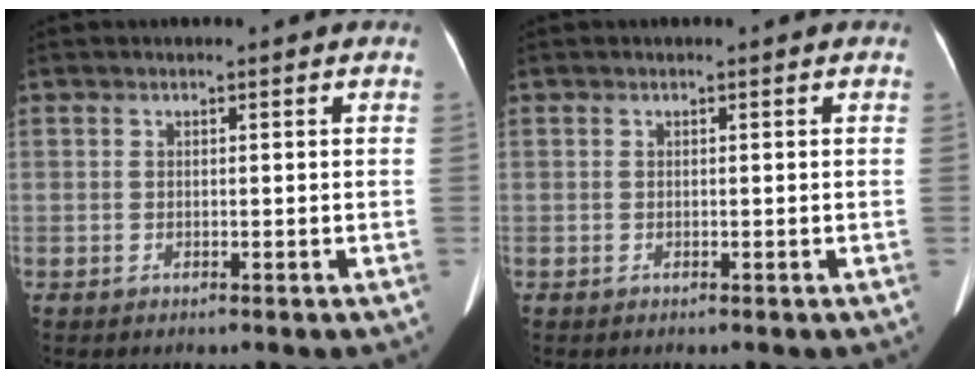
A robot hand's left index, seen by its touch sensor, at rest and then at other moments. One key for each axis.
{"total": 0.0}